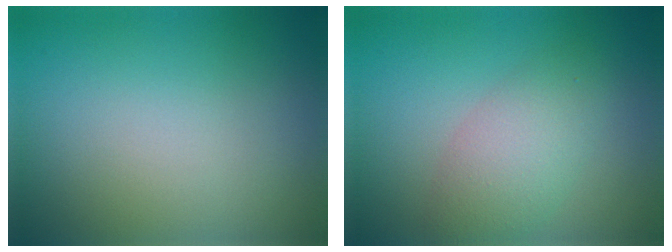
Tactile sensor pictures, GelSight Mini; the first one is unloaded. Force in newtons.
{"total": 3.8, "press": 3.8, "slide": 0.2}